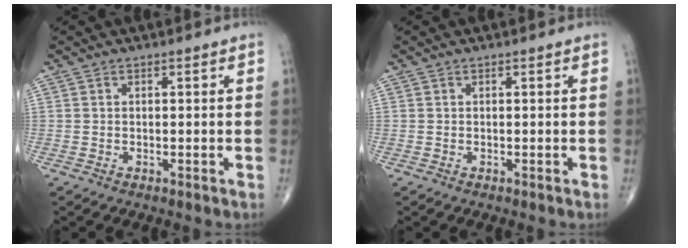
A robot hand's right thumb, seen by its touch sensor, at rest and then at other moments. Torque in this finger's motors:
{"motor_torque": [0.00, 0.00, -0.03, 0.03, 0.00]}